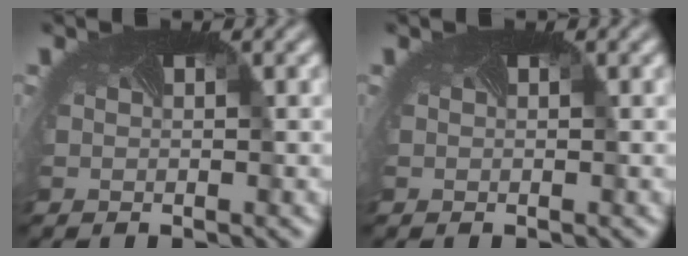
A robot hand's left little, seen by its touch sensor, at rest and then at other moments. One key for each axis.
{"total": 0.0}